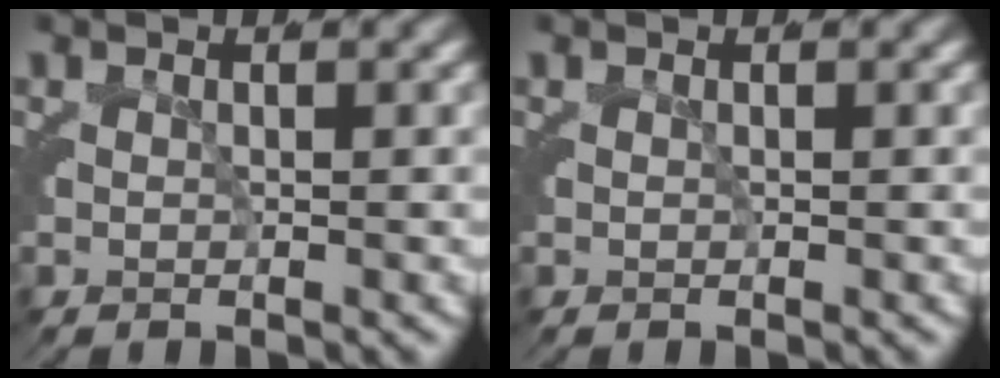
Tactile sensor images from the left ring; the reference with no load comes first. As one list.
[{"total": 0.0}]